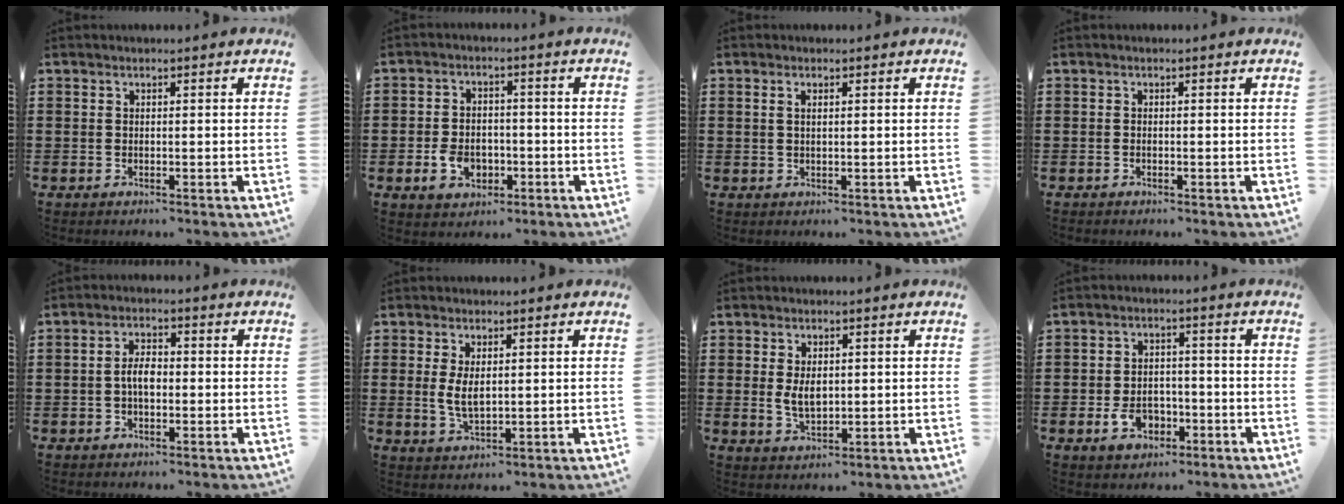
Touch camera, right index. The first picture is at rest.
{"total": 5.1, "force": [-1.6, 3.7, 3.1], "torque": [-0.072, 0.006, -0.031]}
{"total": 1.0, "force": [0.4, 0.3, 0.9], "torque": [-0.018, 0.004, 0.006]}
{"total": 0.0}
{"total": 3.6, "force": [-0.4, 1.7, 3.1], "torque": [-0.066, 0.002, -0.010]}
{"total": 3.9, "force": [0.5, 1.7, 3.4], "torque": [-0.068, 0.005, 0.009]}
{"total": 3.7, "force": [0.5, 2.2, 3.0], "torque": [-0.054, 0.004, 0.007]}
{"total": 5.2, "force": [-2.1, 3.6, 3.1], "torque": [-0.070, 0.006, -0.040]}